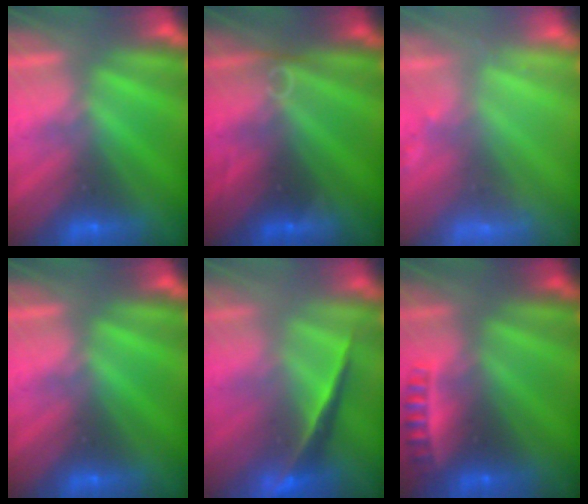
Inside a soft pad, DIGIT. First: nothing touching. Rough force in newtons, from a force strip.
{"total": 2.6}
{"total": 2.9}
{"total": 0.0}
{"total": 2.0}
{"total": 2.4}